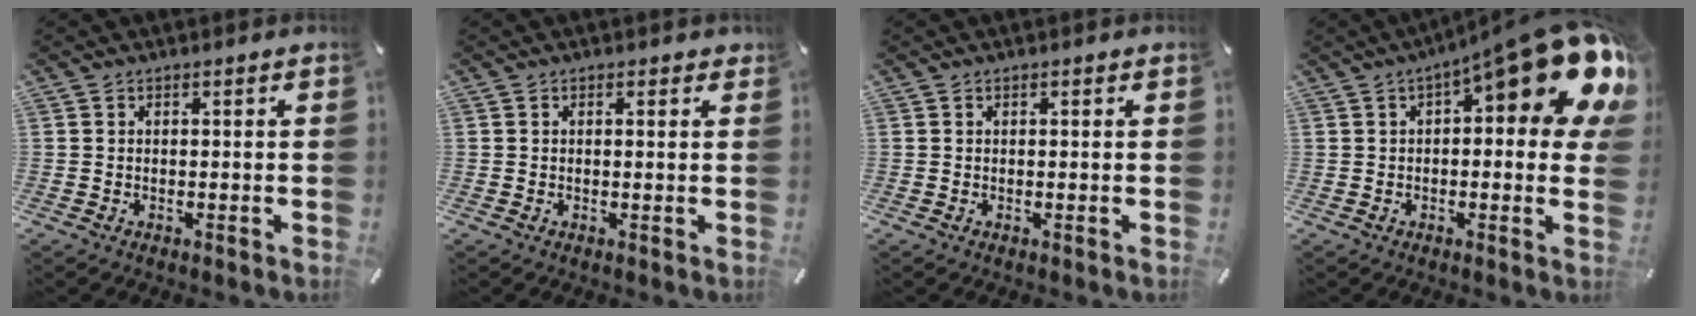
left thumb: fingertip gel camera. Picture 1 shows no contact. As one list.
[{"total": 0.9, "force": [0.3, 0.3, 0.7], "torque": [-0.007, 0.000, 0.003]}, {"total": 0.0}, {"total": 19.1, "force": [8.8, 5.3, 16.0], "torque": [-0.207, -0.074, 0.137]}]